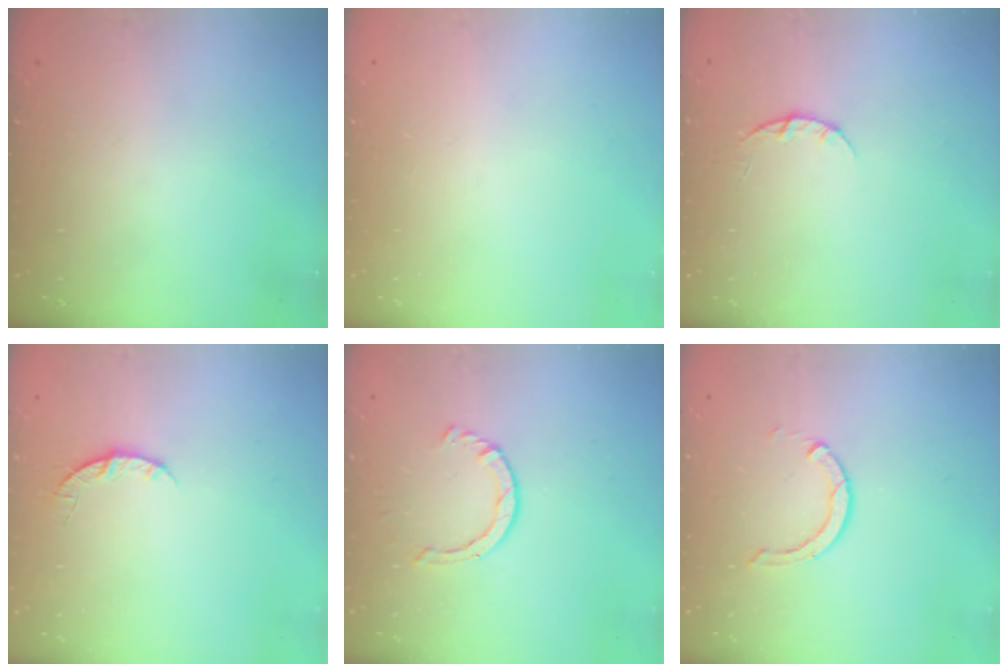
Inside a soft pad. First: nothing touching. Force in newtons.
{"total": 0.0}
{"total": 3.2, "press": 3.2, "slide": 0.3}
{"total": 3.2, "press": 3.2, "slide": 0.5}
{"total": 2.9, "press": 2.9, "slide": 0.4}
{"total": 2.9, "press": 2.9, "slide": 0.4}